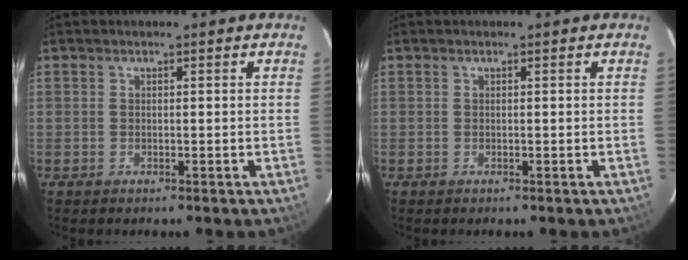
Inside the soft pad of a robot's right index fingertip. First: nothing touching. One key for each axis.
{"total": 0.0}